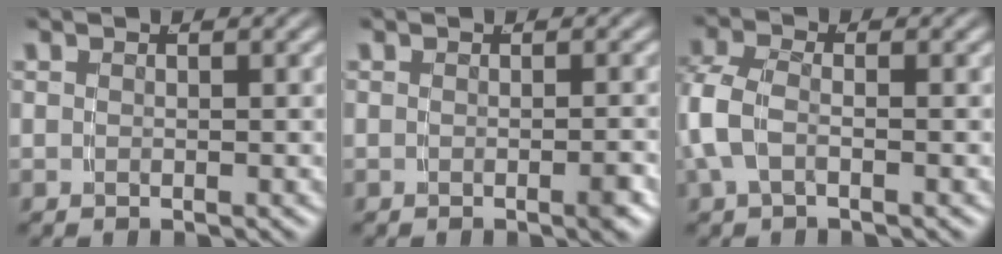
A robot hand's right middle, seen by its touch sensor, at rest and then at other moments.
{"total": 1.1, "force": [-0.6, -0.1, 0.9], "torque": [-0.010, 0.010, -0.015]}
{"total": 3.3, "force": [-0.5, 2.0, 2.5], "torque": [-0.076, -0.014, -0.002]}